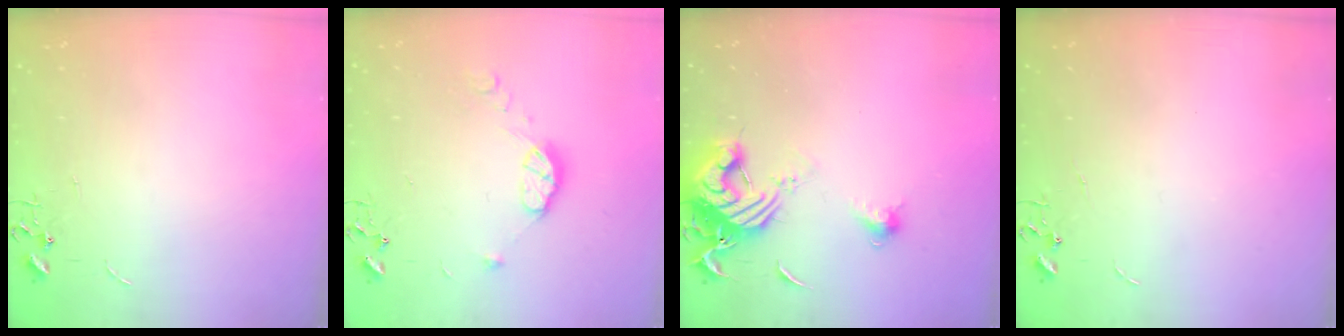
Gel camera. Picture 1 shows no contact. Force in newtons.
{"total": 8.5, "press": 8.5, "slide": 0.4}
{"total": 12.5, "press": 12.4, "slide": 1.5}
{"total": 0.0}